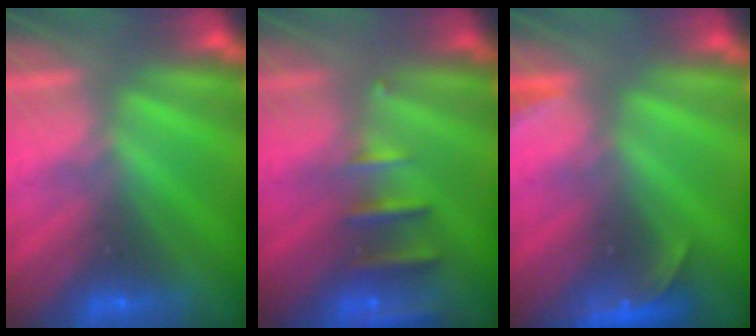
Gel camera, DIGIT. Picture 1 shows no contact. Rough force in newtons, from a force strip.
{"total": 2.4}
{"total": 2.6}